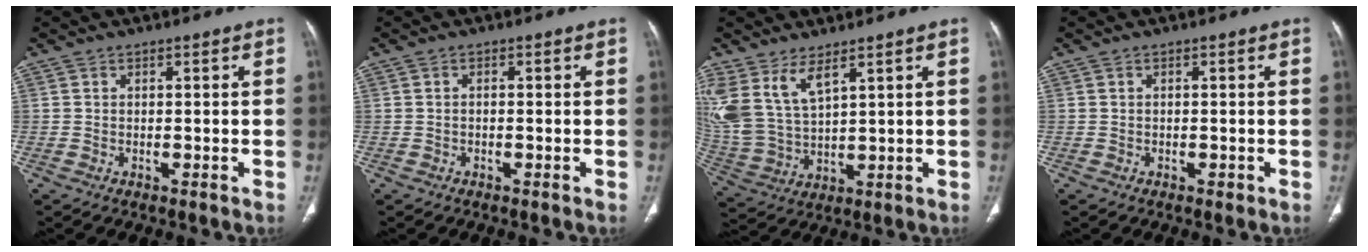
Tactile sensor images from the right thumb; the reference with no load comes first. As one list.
[{"total": 0.5, "force": [-0.2, 0.3, 0.4], "torque": [-0.005, 0.001, -0.008]}, {"total": 11.0, "force": [6.3, 4.7, 7.7], "torque": [-0.171, -0.025, 0.148]}, {"total": 0.7, "force": [-0.4, 0.4, 0.4], "torque": [-0.006, 0.000, -0.006]}]